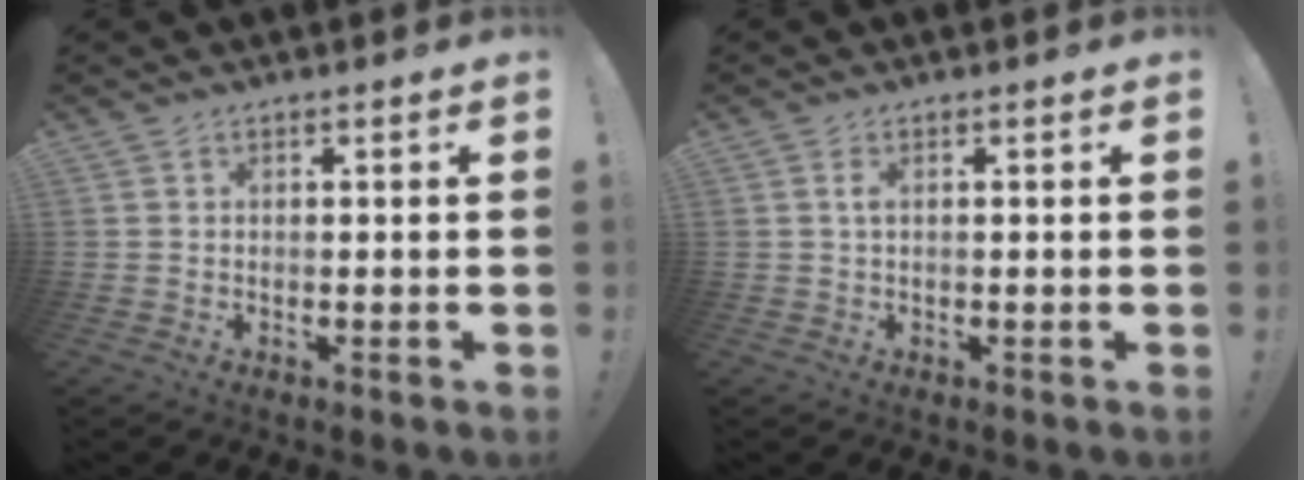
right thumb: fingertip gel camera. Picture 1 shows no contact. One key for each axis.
{"total": 1.3, "fx": 0.1, "fy": 0.2, "fz": 1.3, "tx": -0.023, "ty": 0.001, "tz": 0.000}